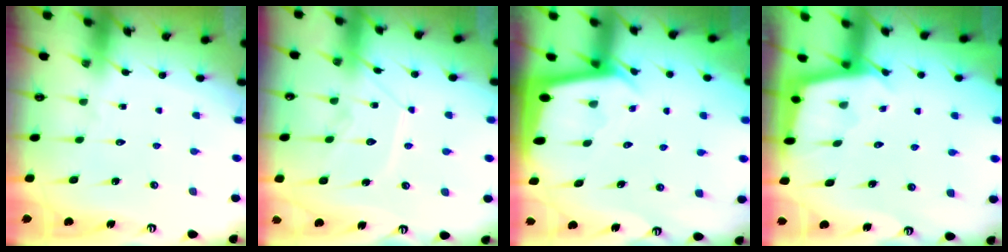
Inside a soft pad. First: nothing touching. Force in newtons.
{"total": 10.4, "press": 10.4, "slide": 0.8}
{"total": 2.1, "press": 2.1, "slide": 0.1}
{"total": 2.3, "press": 2.3, "slide": 0.2}